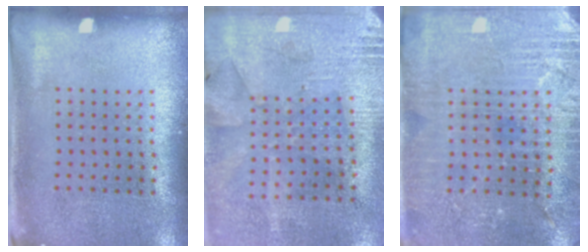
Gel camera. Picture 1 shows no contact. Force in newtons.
{"total": 2.7, "press": 2.2, "slide": 1.5}
{"total": 3.3, "press": 3.2, "slide": 0.6}